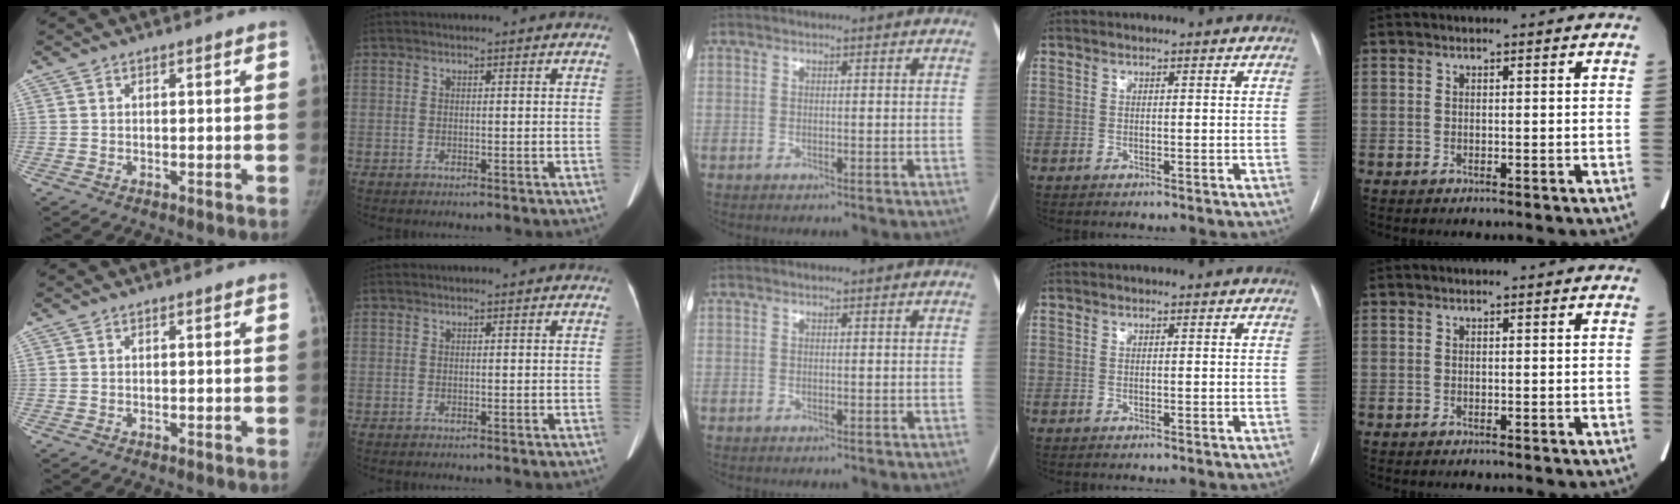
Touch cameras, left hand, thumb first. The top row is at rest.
{}